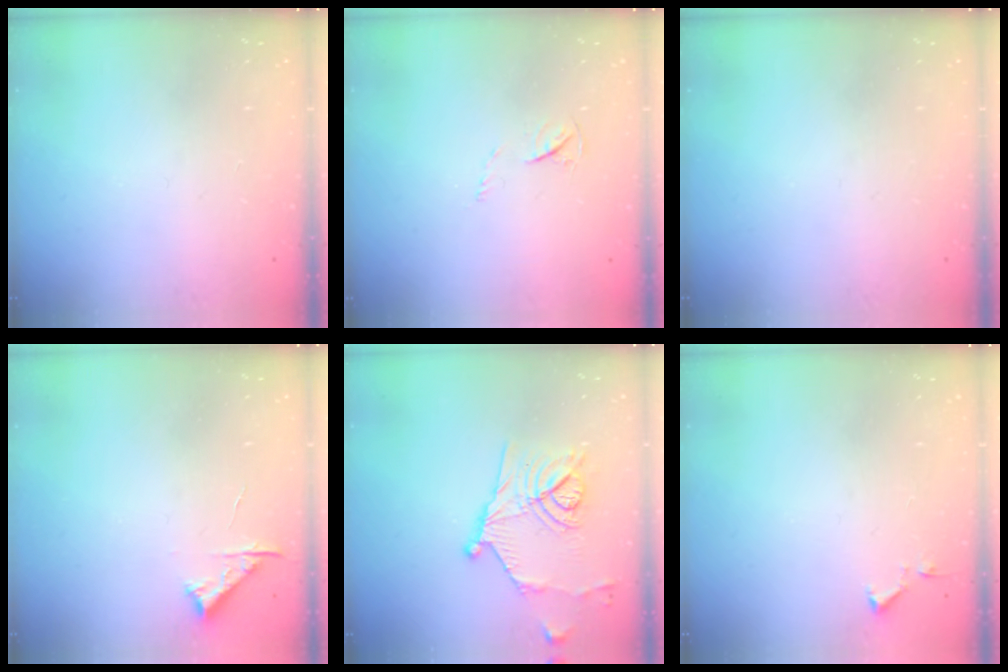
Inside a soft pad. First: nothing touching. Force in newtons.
{"total": 3.3, "press": 3.2, "slide": 0.5}
{"total": 0.0}
{"total": 4.7, "press": 4.6, "slide": 0.6}
{"total": 14.8, "press": 14.6, "slide": 2.2}
{"total": 3.1, "press": 3.1, "slide": 0.6}